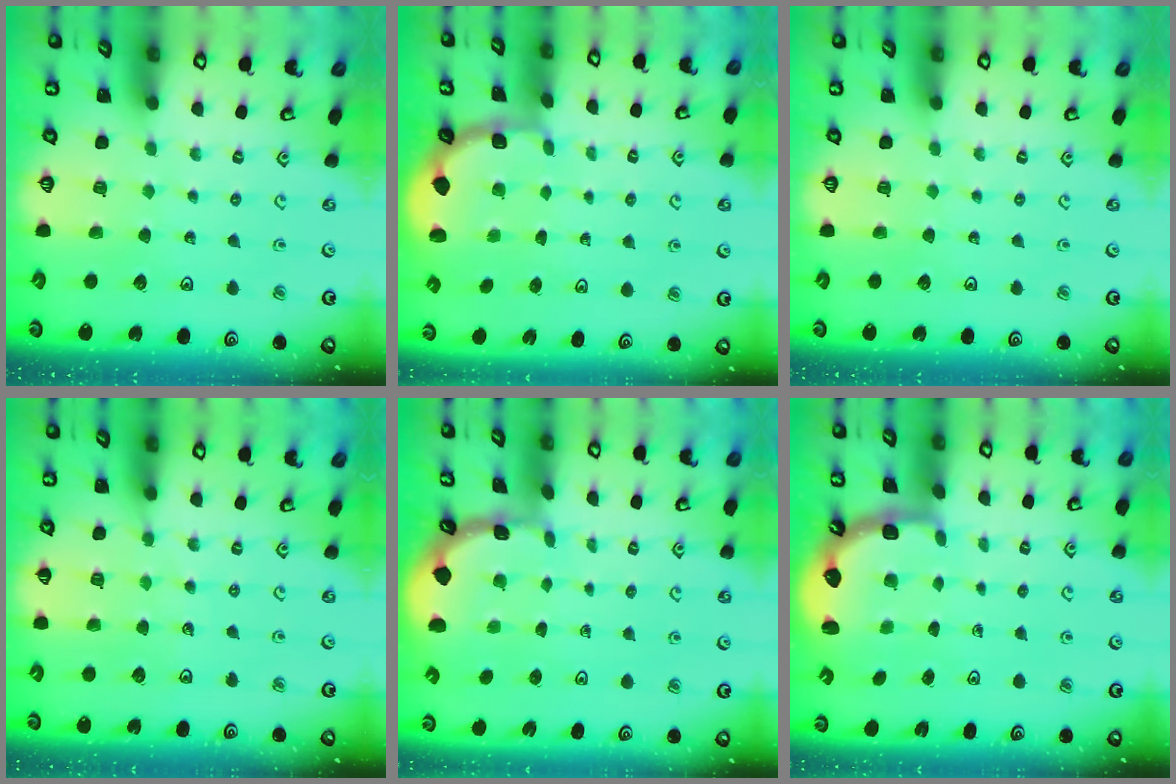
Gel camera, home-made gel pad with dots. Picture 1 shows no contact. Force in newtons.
{"total": 1.8, "press": 1.6, "slide": 0.7}
{"total": 0.0}
{"total": 5.8, "press": 5.5, "slide": 1.6}
{"total": 1.1, "press": 1.1, "slide": 0.2}
{"total": 2.6, "press": 2.3, "slide": 1.3}